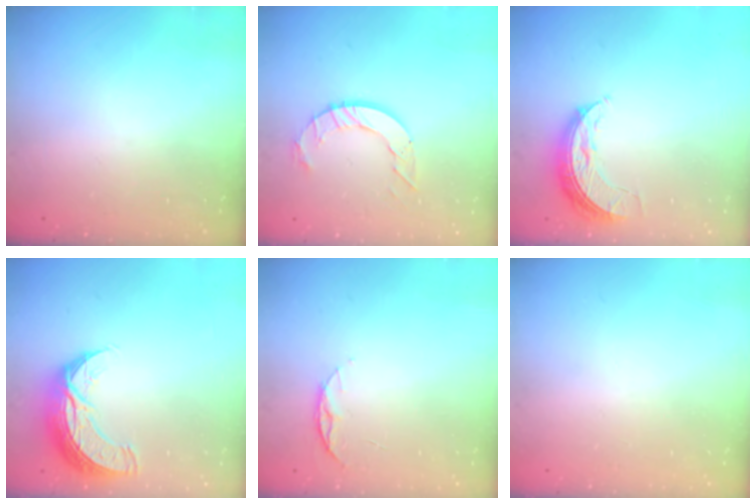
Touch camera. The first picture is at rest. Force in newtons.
{"total": 9.0, "press": 8.9, "slide": 0.8}
{"total": 7.6, "press": 7.6, "slide": 0.1}
{"total": 10.6, "press": 10.6, "slide": 0.8}
{"total": 5.5, "press": 5.5, "slide": 0.6}
{"total": 0.0}